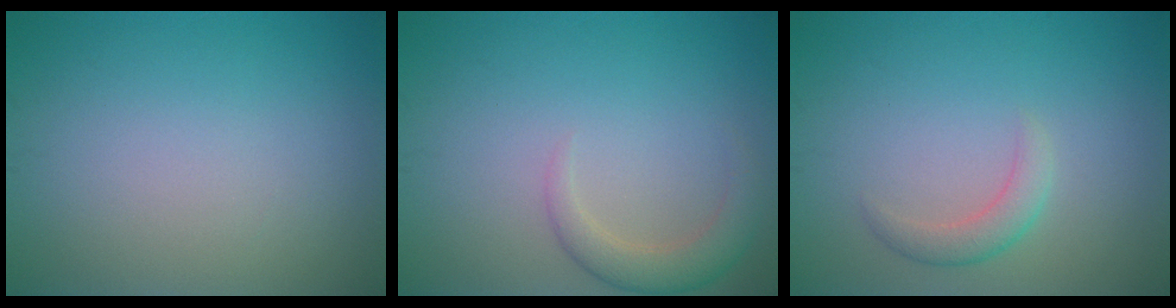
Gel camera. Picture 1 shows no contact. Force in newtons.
{"total": 2.8, "press": 2.7, "slide": 0.2}
{"total": 1.9, "press": 1.9, "slide": 0.1}